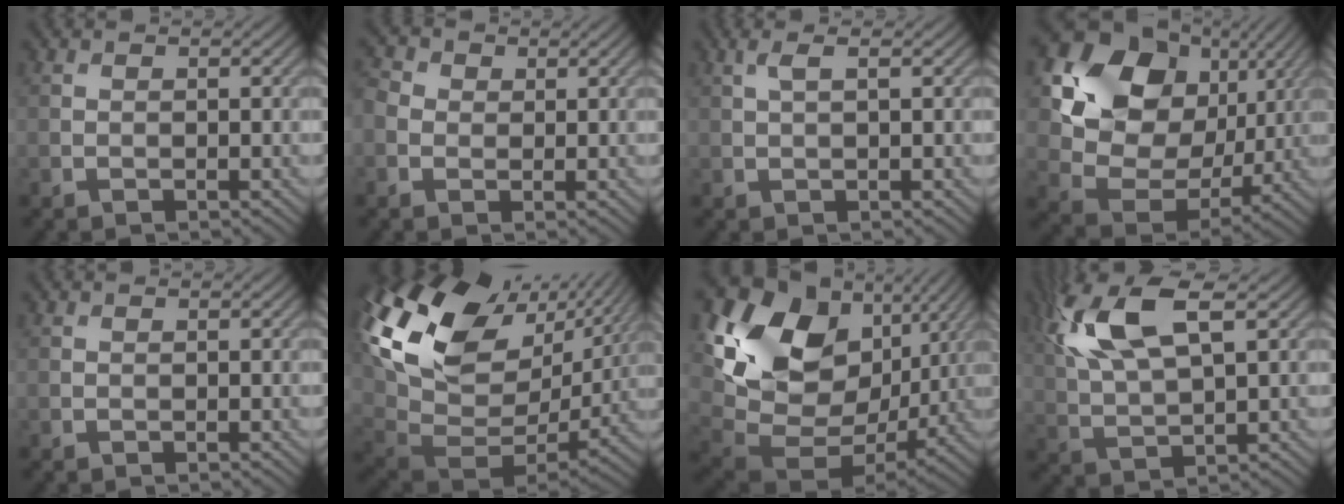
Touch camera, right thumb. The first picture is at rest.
{"total": 3.3, "force": [0.3, 2.9, 1.5], "torque": [-0.043, 0.008, 0.000]}
{"total": 1.9, "force": [0.8, 0.3, 1.7], "torque": [-0.041, 0.007, 0.017]}
{"total": 17.4, "force": [6.5, 13.4, 8.9], "torque": [-0.213, 0.028, 0.133]}
{"total": 0.0}
{"total": 19.7, "force": [7.4, 12.3, 13.5], "torque": [-0.294, 0.001, 0.151]}
{"total": 17.3, "force": [5.4, 12.7, 10.5], "torque": [-0.244, 0.003, 0.114]}
{"total": 12.6, "force": [5.5, 4.9, 10.2], "torque": [-0.233, 0.017, 0.105]}